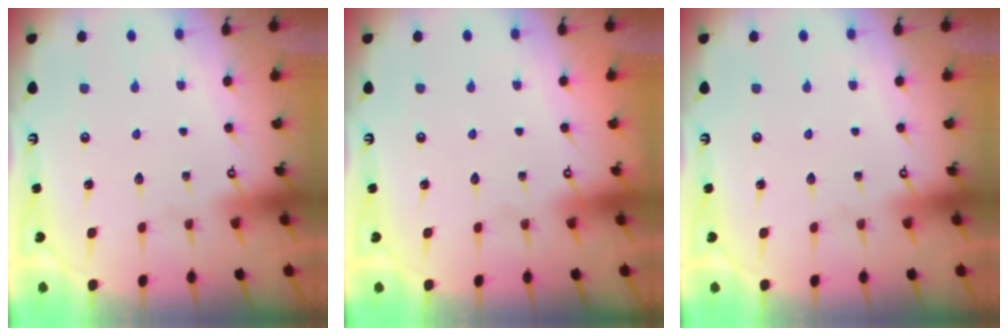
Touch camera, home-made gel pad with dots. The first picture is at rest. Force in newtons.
{"total": 0.0}
{"total": 0.0}